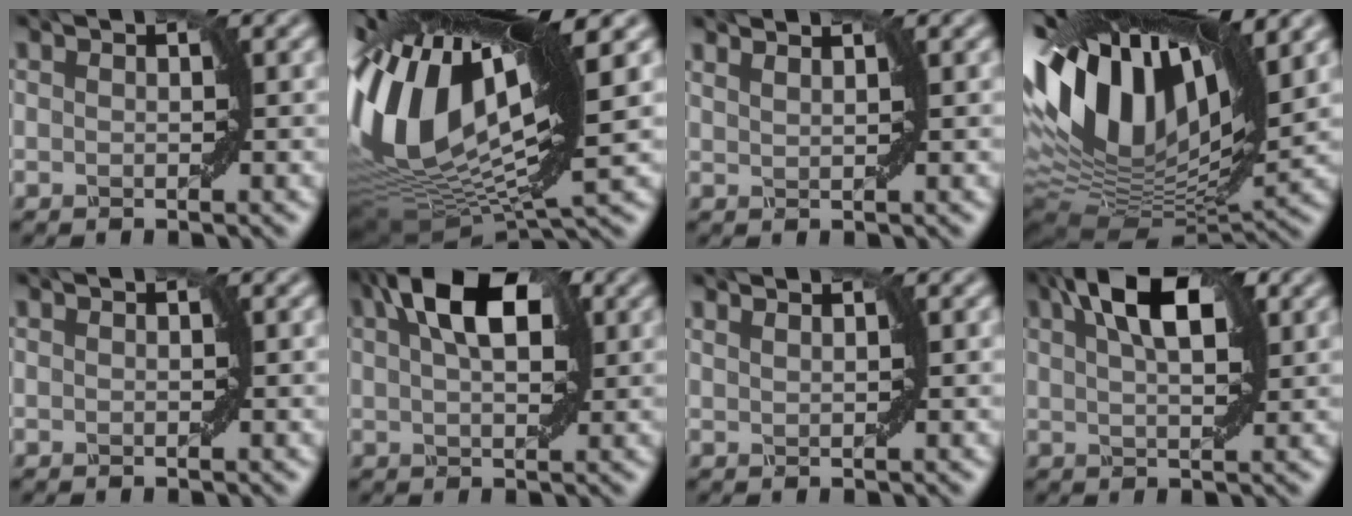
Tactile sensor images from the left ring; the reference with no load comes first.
{"total": 17.3, "force": [3.0, 7.3, 15.4], "torque": [-0.323, 0.018, 0.040]}
{"total": 2.8, "force": [2.3, 1.0, 1.2], "torque": [0.000, 0.007, 0.006]}
{"total": 15.8, "force": [5.8, 7.7, 12.5], "torque": [-0.236, 0.034, 0.084]}
{"total": 0.0}
{"total": 9.2, "force": [3.5, 4.8, 7.1], "torque": [-0.107, 0.029, 0.044]}
{"total": 2.1, "force": [1.8, 0.8, 0.9], "torque": [0.002, -0.003, 0.002]}
{"total": 8.2, "force": [3.6, 3.6, 6.5], "torque": [-0.091, 0.028, 0.042]}